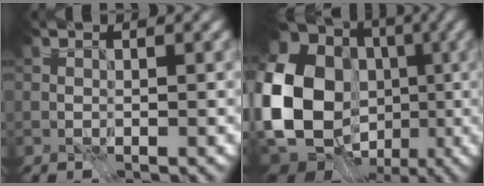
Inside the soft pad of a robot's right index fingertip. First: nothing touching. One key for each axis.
{"total": 20.0, "fx": -1.9, "fy": 17.1, "fz": 10.3, "tx": -0.210, "ty": -0.014, "tz": -0.071}